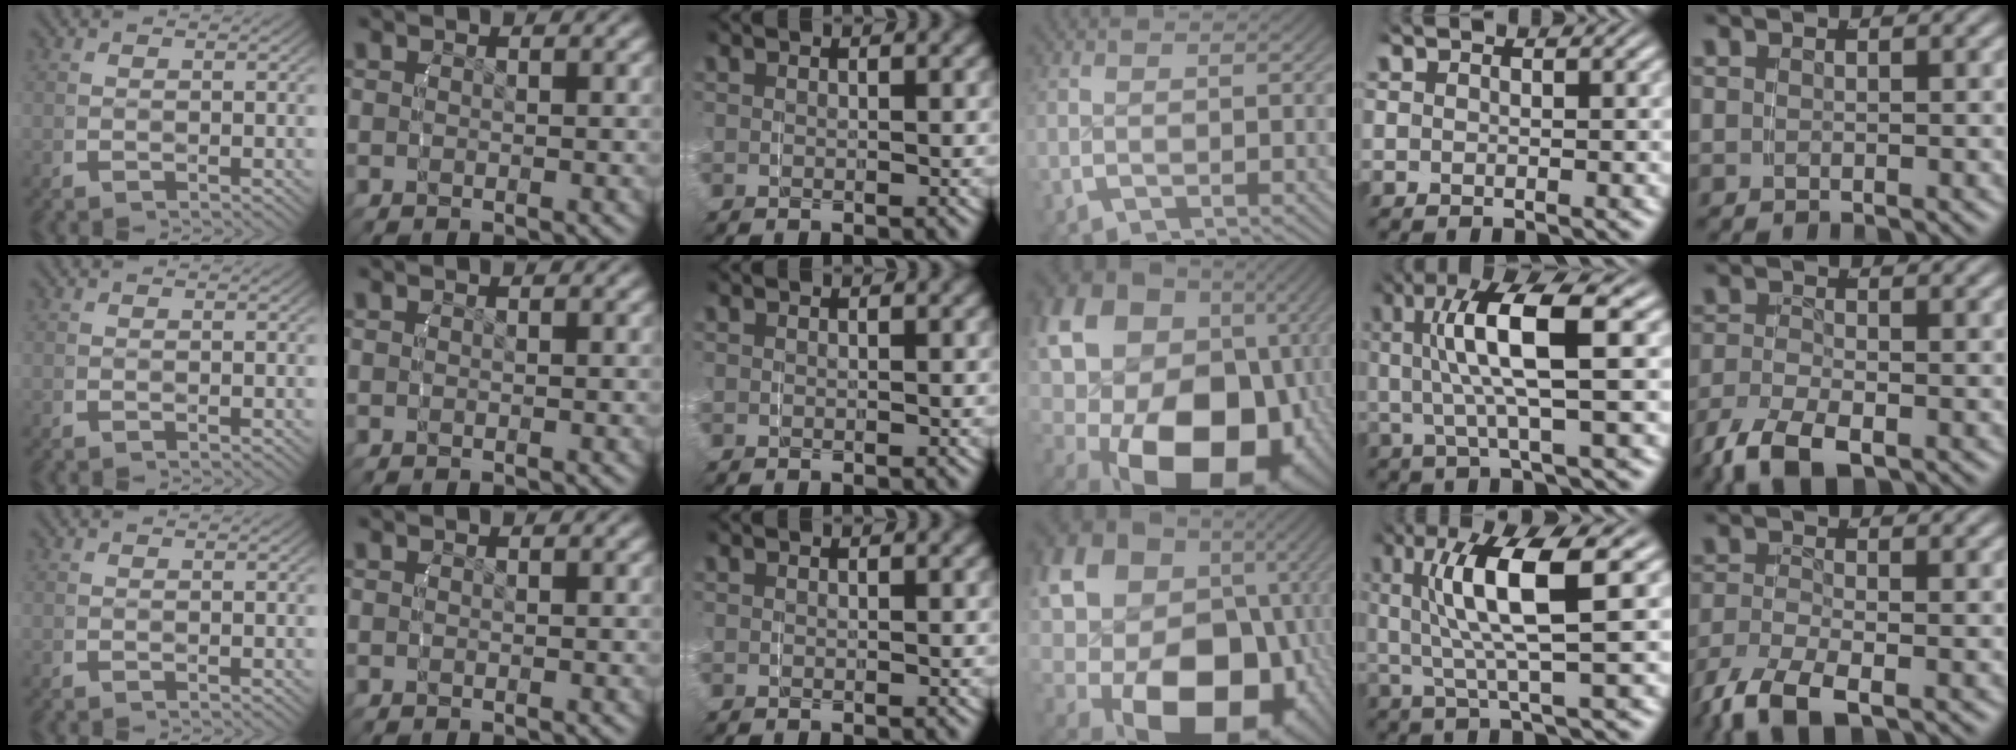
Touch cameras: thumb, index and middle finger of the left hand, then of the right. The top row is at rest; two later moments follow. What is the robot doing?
{"motion": "grasp_and_lifting", "object": "towel"}